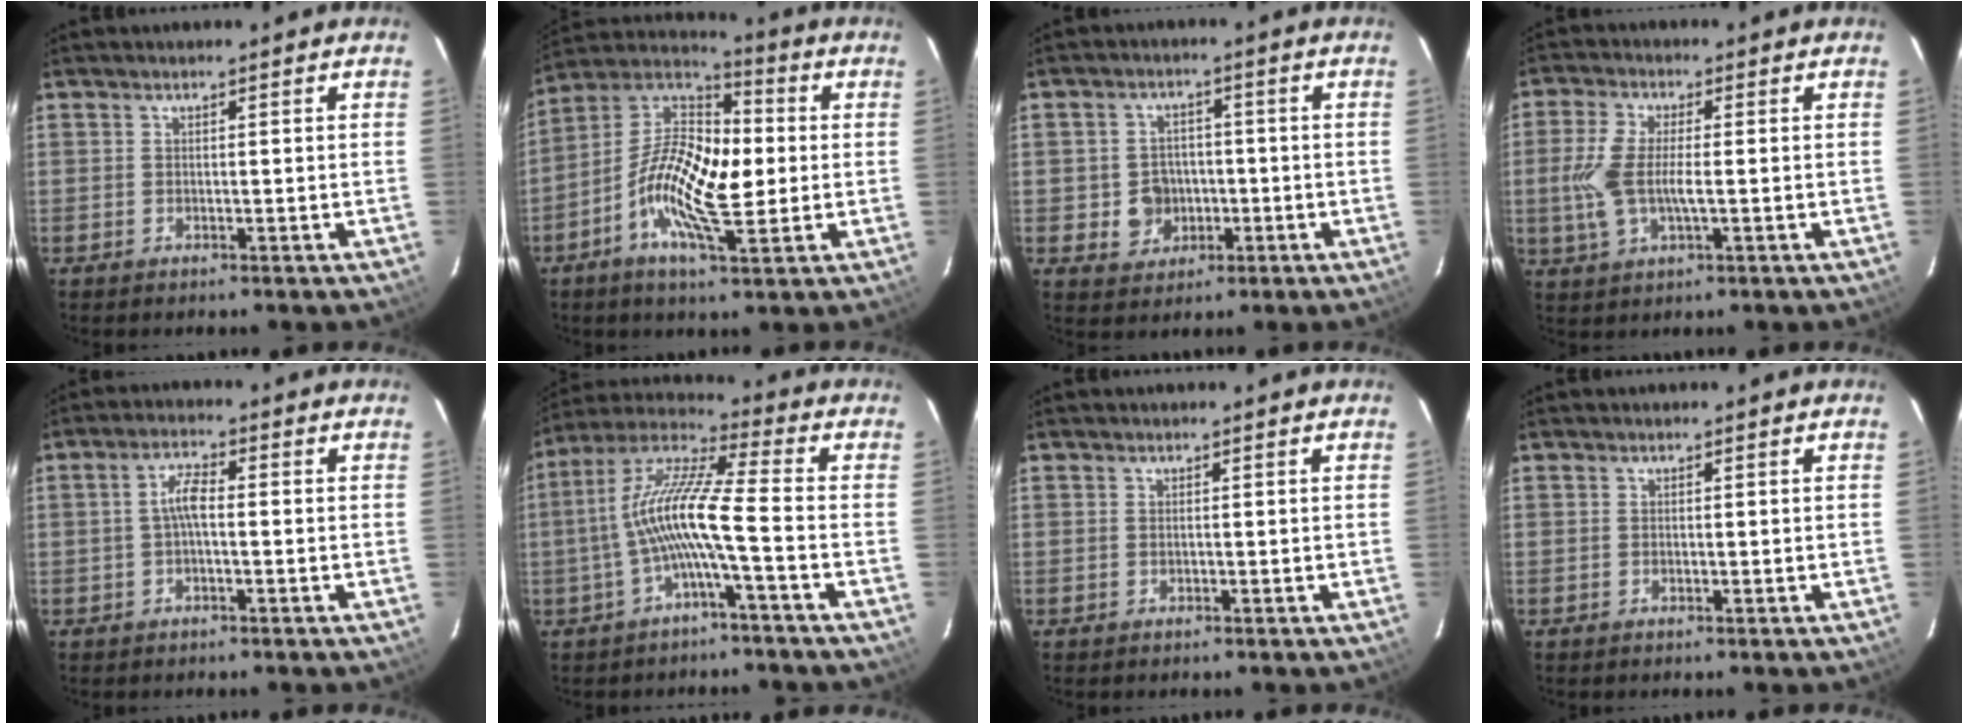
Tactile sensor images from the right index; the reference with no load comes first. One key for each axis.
{"total": 16.0, "fx": -1.9, "fy": 6.8, "fz": 14.4, "tx": -0.271, "ty": 0.011, "tz": -0.051}
{"total": 5.9, "fx": -1.3, "fy": 5.4, "fz": 1.7, "tx": -0.045, "ty": 0.015, "tz": -0.007}
{"total": 7.9, "fx": -0.8, "fy": 3.0, "fz": 7.3, "tx": -0.164, "ty": 0.001, "tz": -0.016}
{"total": 3.7, "fx": -0.4, "fy": 1.2, "fz": 3.4, "tx": -0.071, "ty": 0.013, "tz": -0.009}
{"total": 11.2, "fx": -3.0, "fy": 0.4, "fz": 10.7, "tx": -0.221, "ty": 0.015, "tz": -0.060}
{"total": 0.0}
{"total": 0.0}